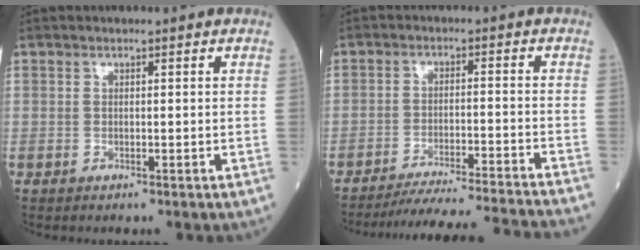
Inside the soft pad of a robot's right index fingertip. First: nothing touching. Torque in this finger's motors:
{"motor_torque": [-1.12, -1.01, -0.02, -0.02]}